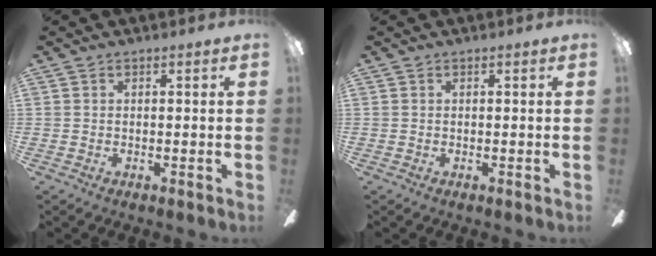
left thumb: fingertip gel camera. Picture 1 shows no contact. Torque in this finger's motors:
{"motor_torque": [0.01, 0.00, 0.00, -0.01, 0.00]}